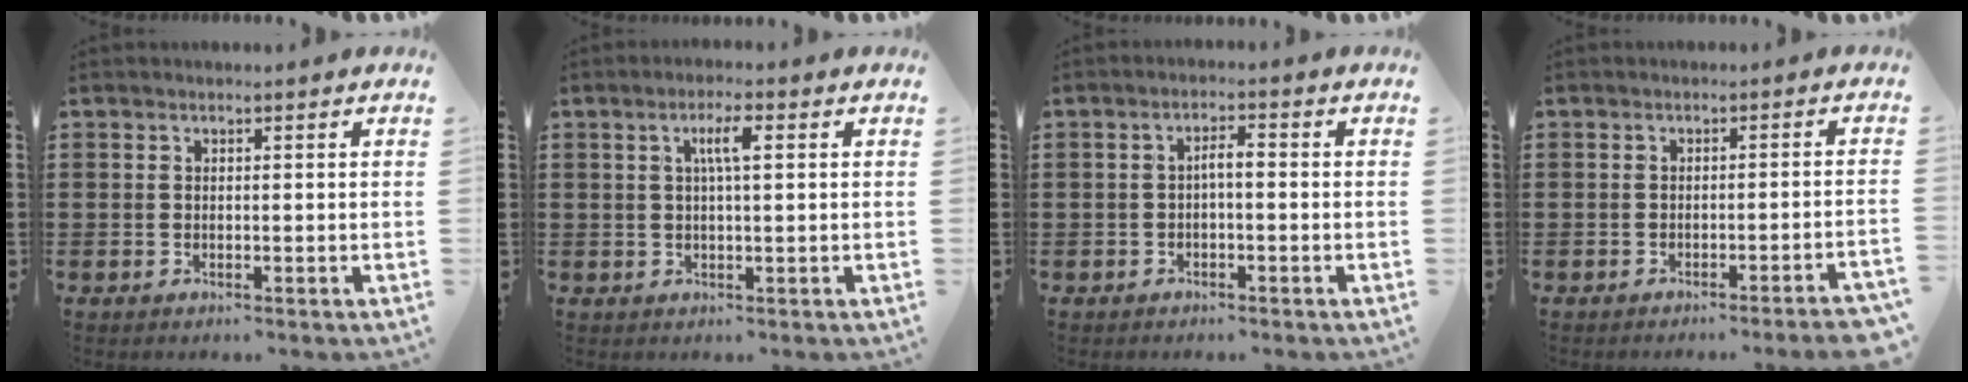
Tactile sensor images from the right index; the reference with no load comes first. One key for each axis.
{"total": 3.7, "fx": 0.9, "fy": 0.7, "fz": 3.5, "tx": -0.071, "ty": 0.009, "tz": 0.011}
{"total": 2.0, "fx": -0.6, "fy": 0.4, "fz": 1.8, "tx": -0.035, "ty": 0.005, "tz": -0.014}
{"total": 2.3, "fx": -1.9, "fy": -0.4, "fz": 1.3, "tx": -0.021, "ty": -0.002, "tz": -0.037}